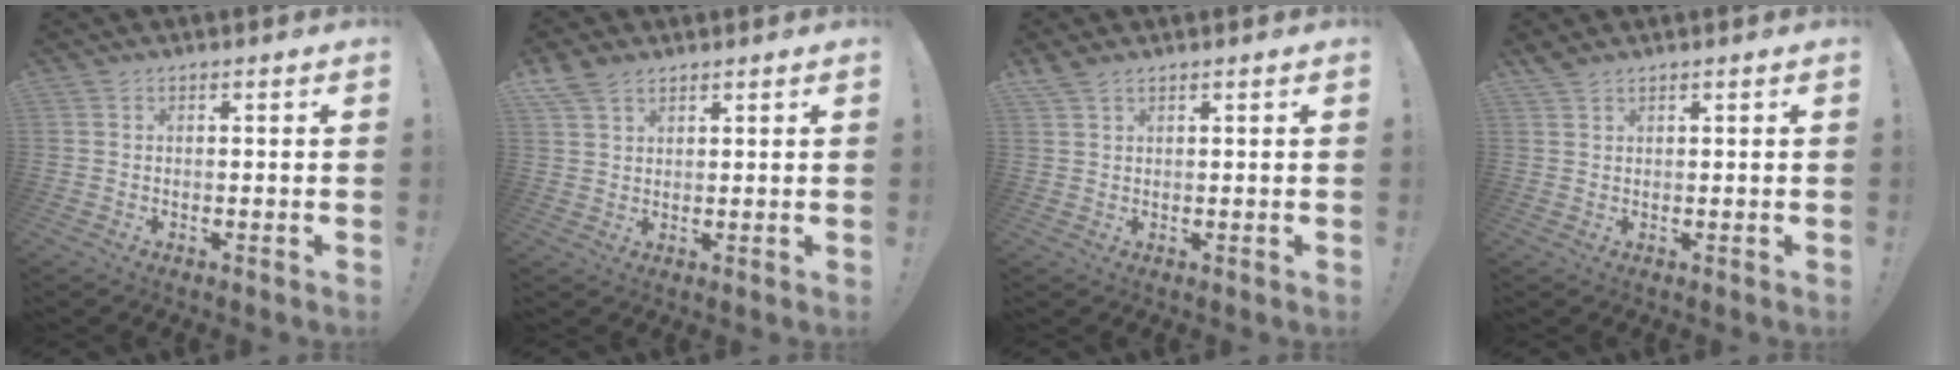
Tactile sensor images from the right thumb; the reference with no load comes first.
{"total": 5.6, "force": [4.0, 3.1, 2.3], "torque": [-0.046, -0.011, 0.078]}
{"total": 2.2, "force": [1.8, 0.8, 1.1], "torque": [-0.023, -0.006, 0.034]}
{"total": 1.8, "force": [1.5, 0.6, 0.8], "torque": [-0.008, -0.009, 0.027]}